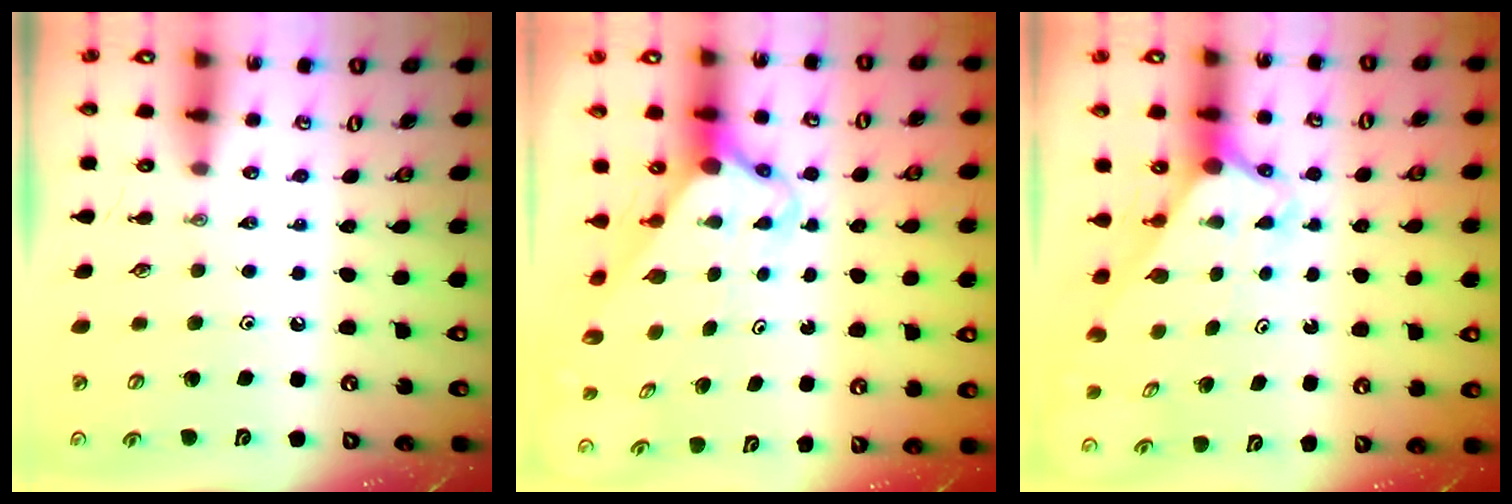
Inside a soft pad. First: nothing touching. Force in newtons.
{"total": 3.9, "press": 3.8, "slide": 0.2}
{"total": 2.6, "press": 2.6, "slide": 0.2}